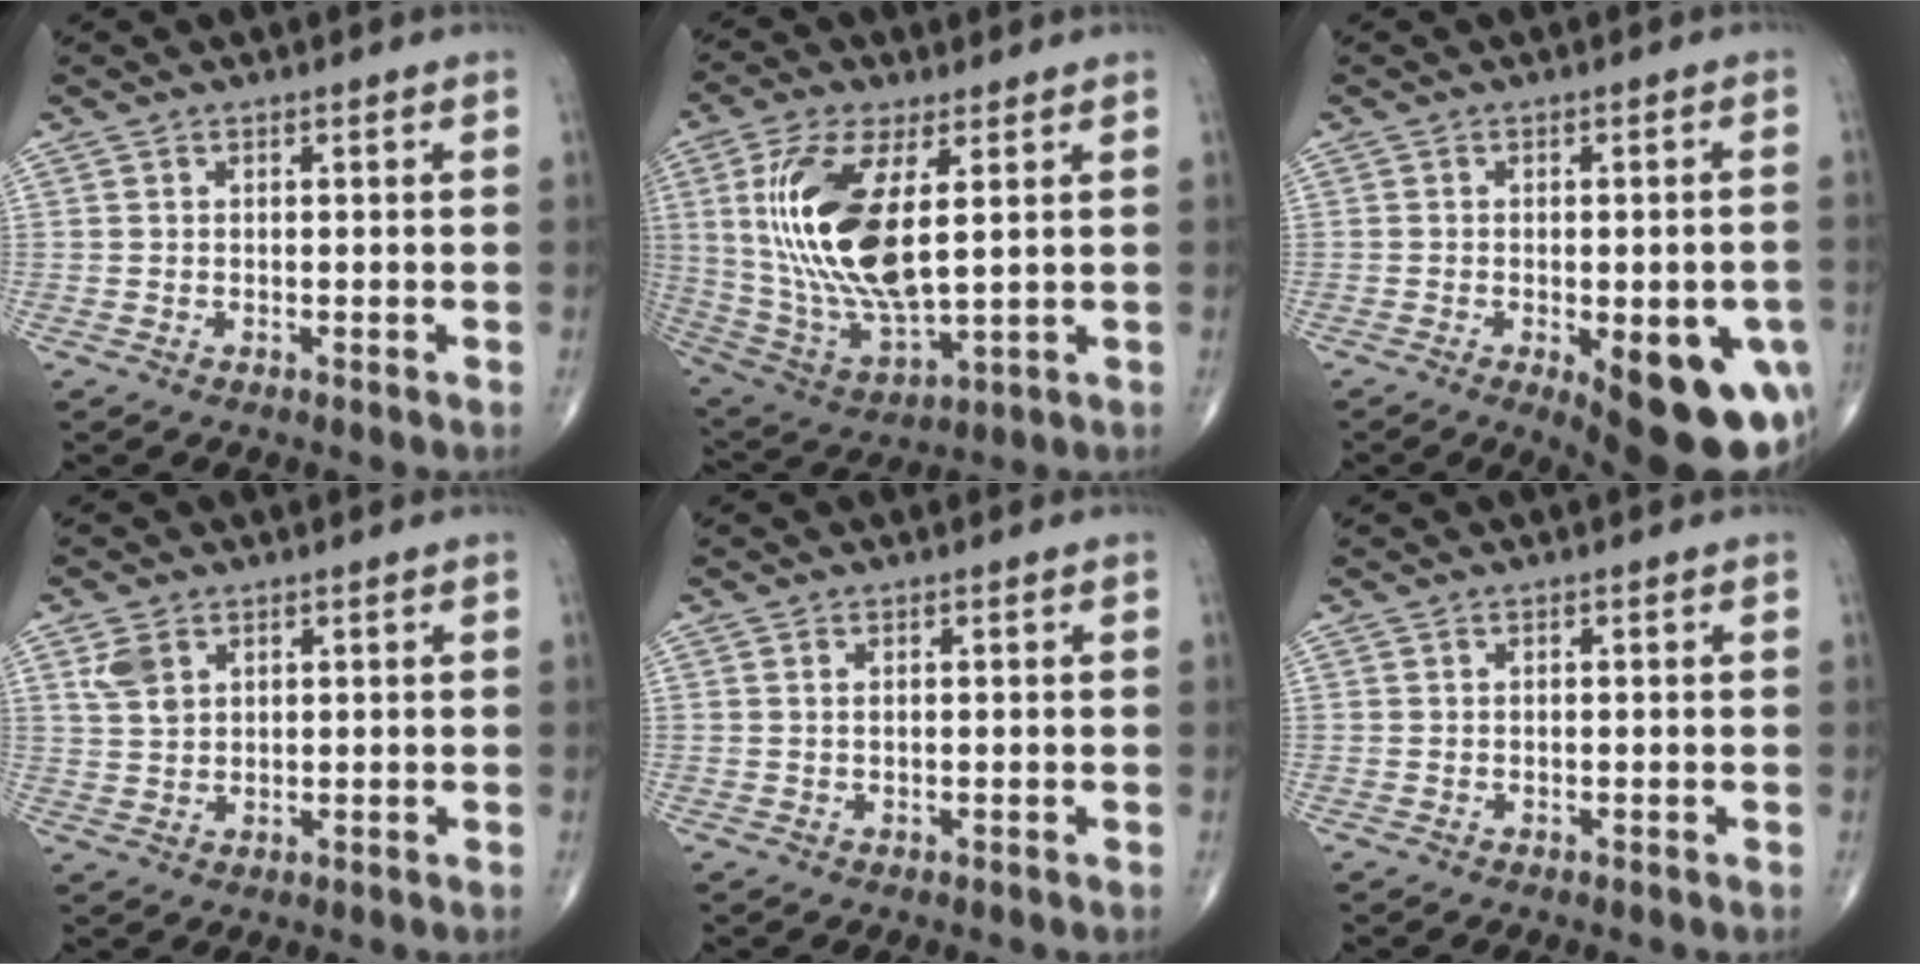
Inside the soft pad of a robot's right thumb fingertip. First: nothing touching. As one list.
[{"total": 19.3, "force": [3.8, 7.9, 17.2], "torque": [-0.359, -0.023, 0.083]}, {"total": 18.0, "force": [-6.8, 7.0, 15.2], "torque": [-0.127, 0.001, -0.069]}, {"total": 4.1, "force": [2.0, 2.7, 2.4], "torque": [-0.042, -0.002, 0.046]}, {"total": 0.6, "force": [0.2, 0.2, 0.5], "torque": [-0.013, 0.005, 0.006]}, {"total": 0.0}]